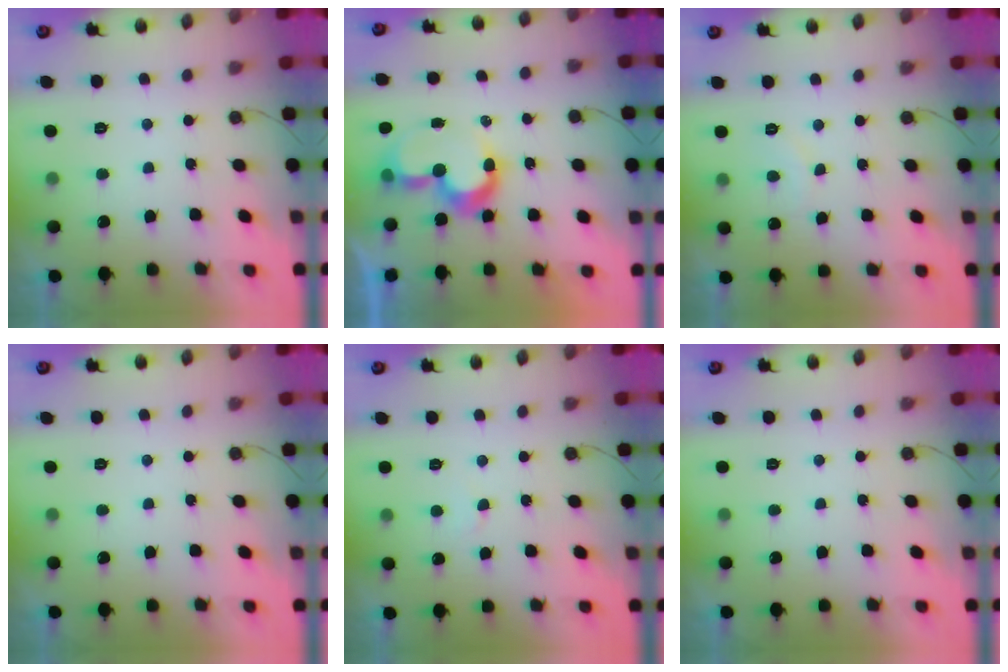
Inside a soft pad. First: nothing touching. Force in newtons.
{"total": 9.5, "press": 9.0, "slide": 2.9}
{"total": 5.8, "press": 5.8, "slide": 0.5}
{"total": 0.0}
{"total": 2.4, "press": 2.4, "slide": 0.2}
{"total": 0.0}